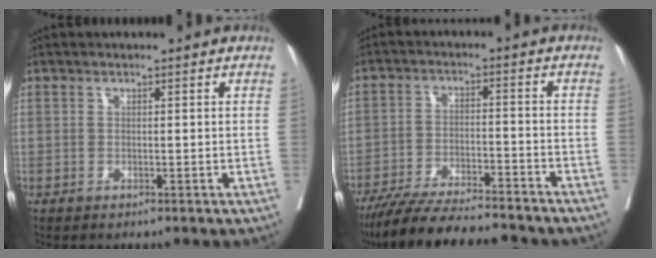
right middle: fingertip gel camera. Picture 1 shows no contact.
{"total": 15.8, "force": [-14.1, 1.6, 6.9], "torque": [-0.117, -0.019, -0.219]}